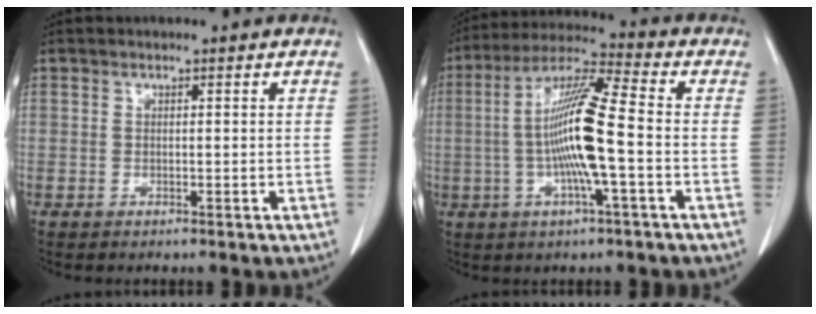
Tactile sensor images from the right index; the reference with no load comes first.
{"total": 13.1, "force": [-1.6, 0.4, 13.0], "torque": [-0.250, 0.005, -0.038]}